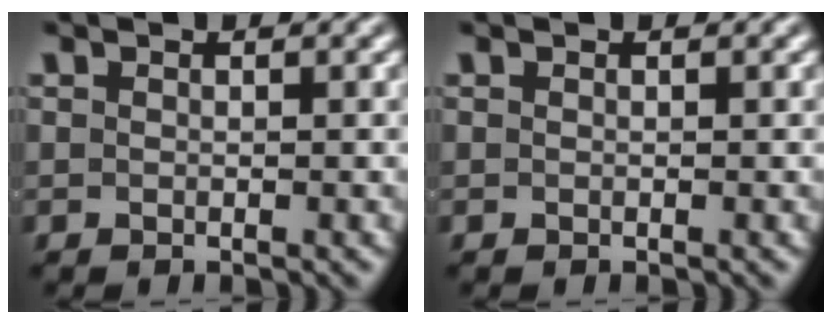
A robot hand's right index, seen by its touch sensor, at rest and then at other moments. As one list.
[{"total": 0.0}]